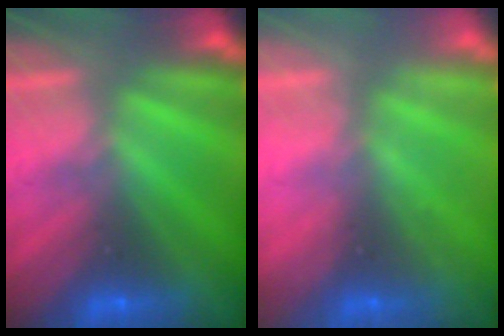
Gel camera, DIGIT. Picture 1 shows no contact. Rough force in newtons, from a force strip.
{"total": 2.1}